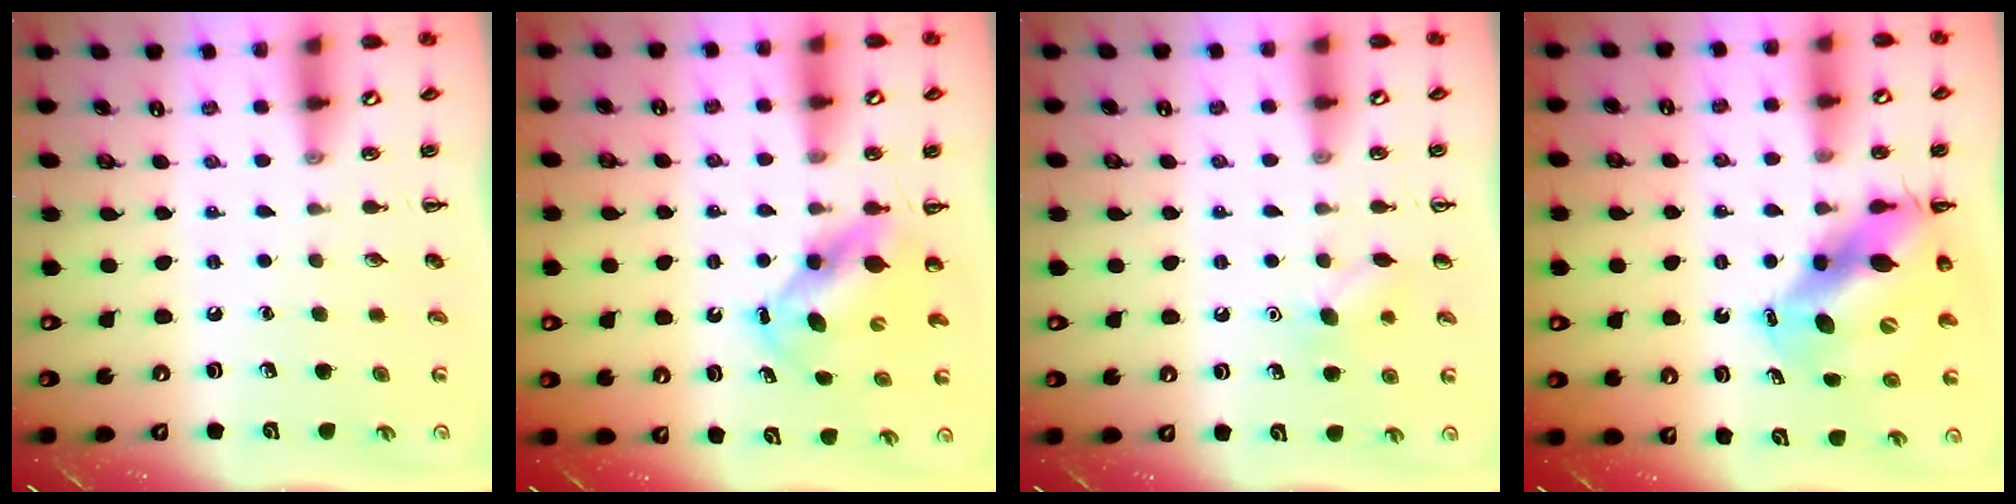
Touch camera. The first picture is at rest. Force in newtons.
{"total": 5.9, "press": 5.8, "slide": 1.1}
{"total": 6.5, "press": 6.3, "slide": 1.7}
{"total": 10.7, "press": 10.5, "slide": 2.3}